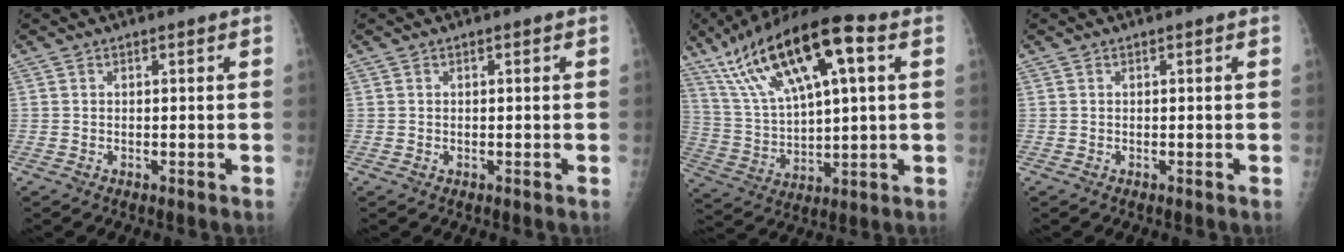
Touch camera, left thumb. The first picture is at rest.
{"total": 0.5, "force": [0.0, 0.4, 0.3], "torque": [0.000, 0.002, -0.002]}
{"total": 22.0, "force": [9.8, 7.5, 18.2], "torque": [-0.322, 0.003, 0.178]}
{"total": 0.0}